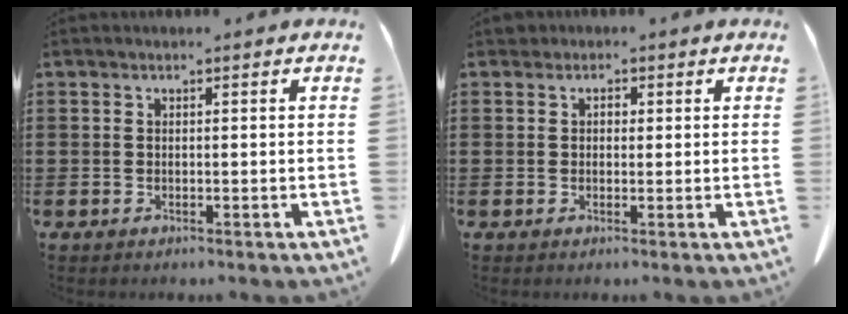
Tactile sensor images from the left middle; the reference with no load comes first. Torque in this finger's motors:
{"motor_torque": [-0.01, 0.05, 0.01, 0.01]}